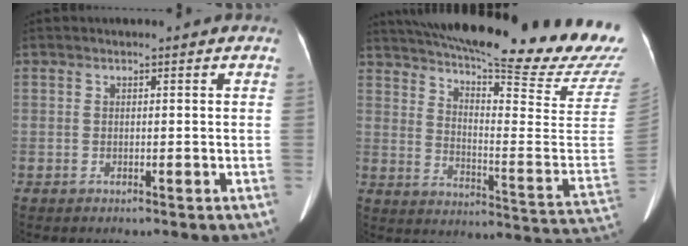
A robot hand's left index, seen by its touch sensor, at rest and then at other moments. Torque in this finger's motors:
{"motor_torque": [0.74, -1.40, 0.45, 0.12]}